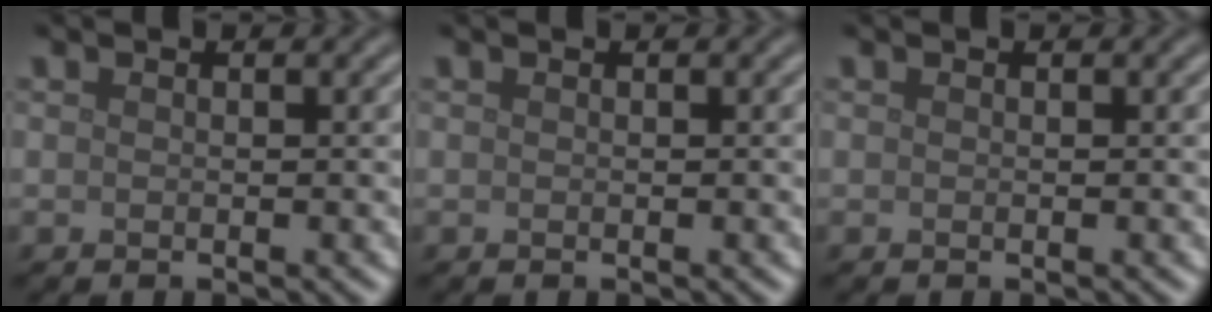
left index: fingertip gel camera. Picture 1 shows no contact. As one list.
[{"total": 0.0}, {"total": 0.0}]